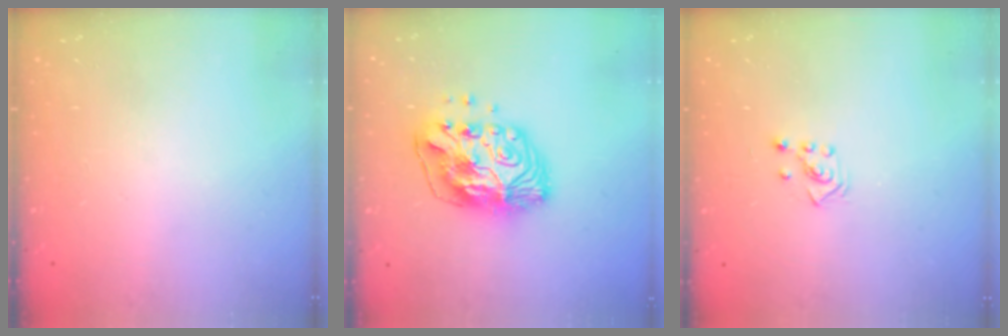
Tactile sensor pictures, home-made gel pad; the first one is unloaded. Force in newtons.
{"total": 13.7, "press": 13.7, "slide": 1.0}
{"total": 2.3, "press": 2.2, "slide": 0.7}